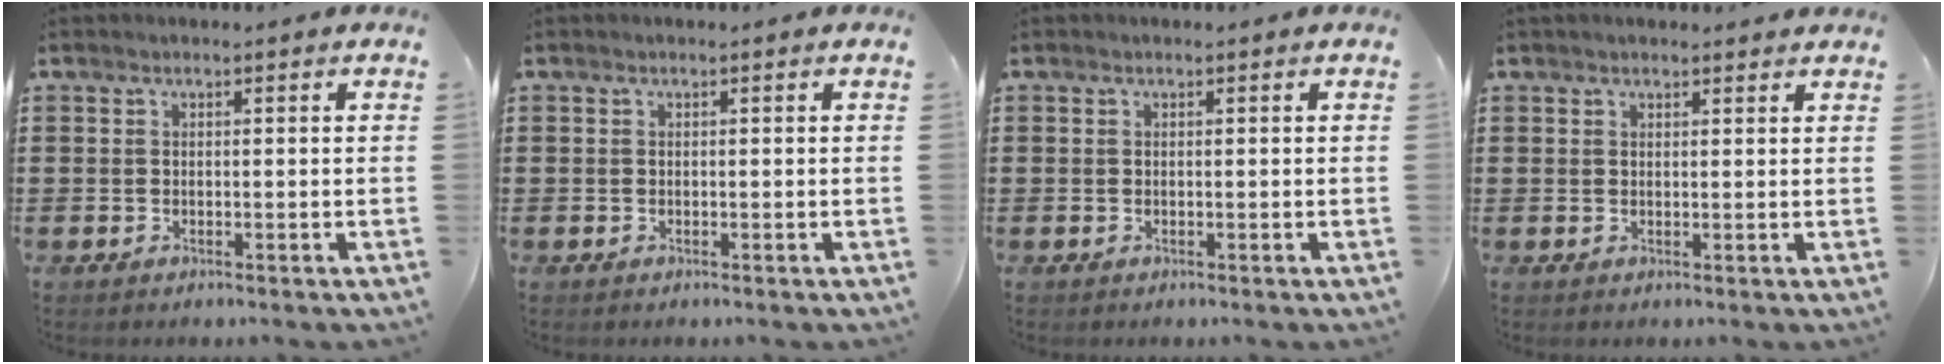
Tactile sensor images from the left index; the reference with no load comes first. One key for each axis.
{"total": 0.0}
{"total": 0.0}
{"total": 1.0, "fx": 1.0, "fy": 0.2, "fz": 0.1, "tx": -0.004, "ty": 0.001, "tz": 0.019}